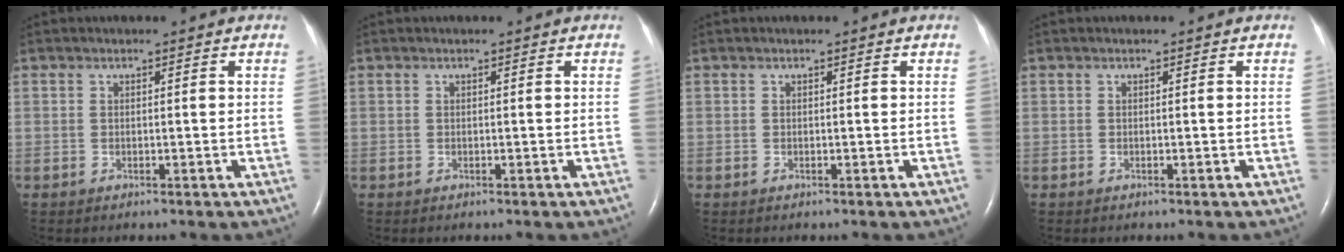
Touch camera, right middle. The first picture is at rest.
{"total": 0.0}
{"total": 0.0}
{"total": 0.0}